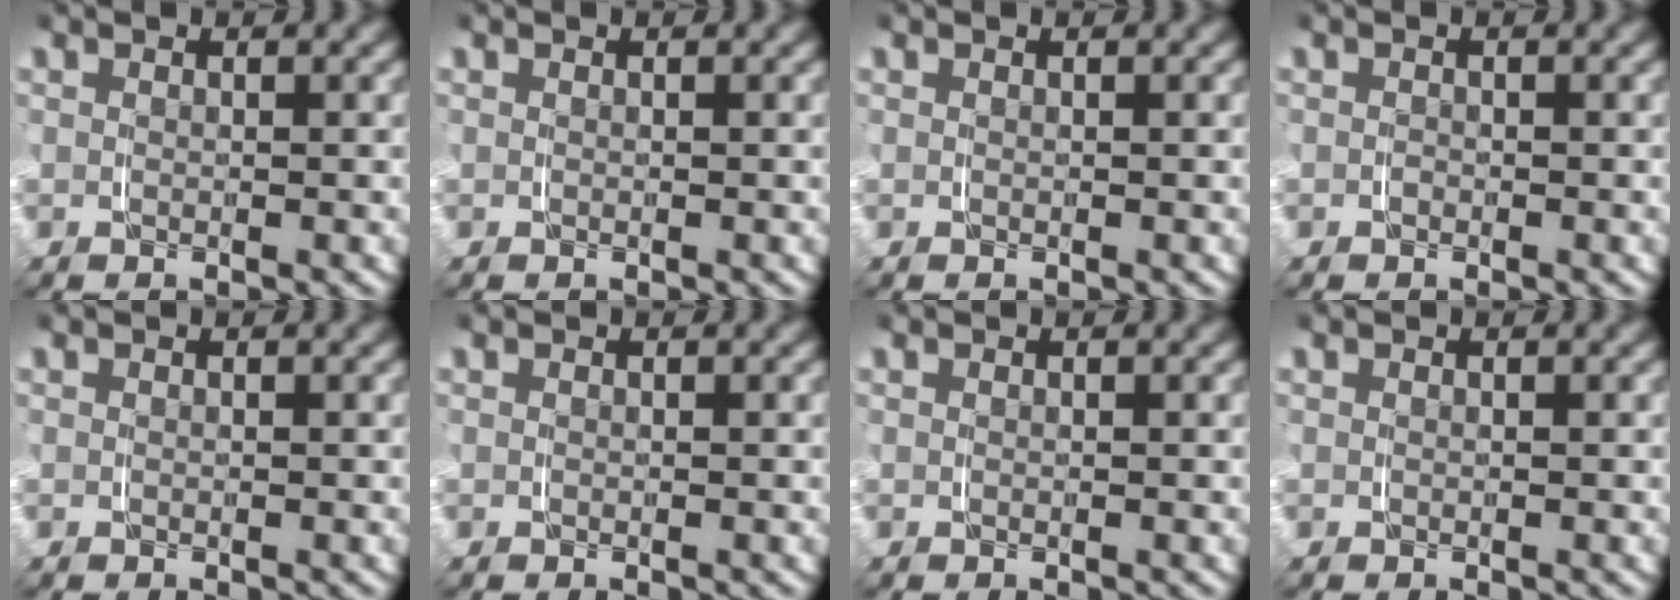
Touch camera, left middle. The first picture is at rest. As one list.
[{"total": 0.0}, {"total": 0.0}, {"total": 0.6, "force": [-0.5, 0.3, -0.1], "torque": [-0.006, -0.004, -0.008]}, {"total": 0.0}, {"total": 0.0}, {"total": 0.0}, {"total": 0.0}]